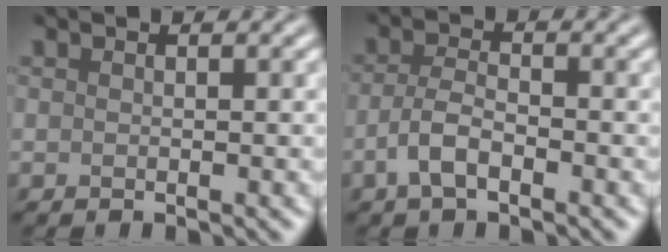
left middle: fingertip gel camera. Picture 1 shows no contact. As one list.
[{"total": 2.9, "force": [-1.4, 1.1, 2.3], "torque": [-0.047, 0.005, -0.034]}]